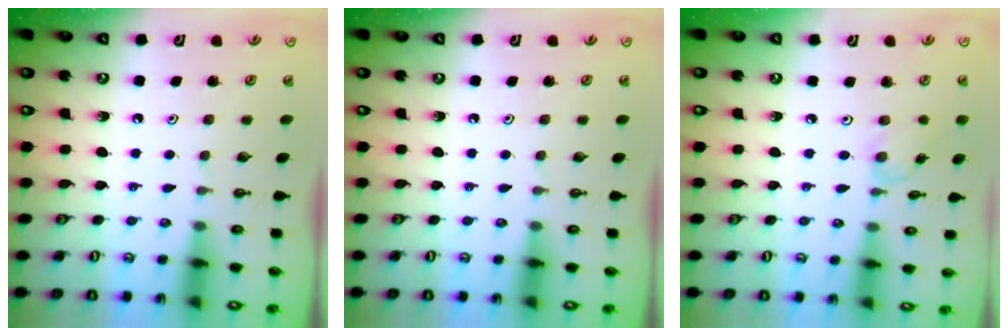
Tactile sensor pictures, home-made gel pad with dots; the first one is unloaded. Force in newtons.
{"total": 0.0}
{"total": 1.5, "press": 1.4, "slide": 0.4}